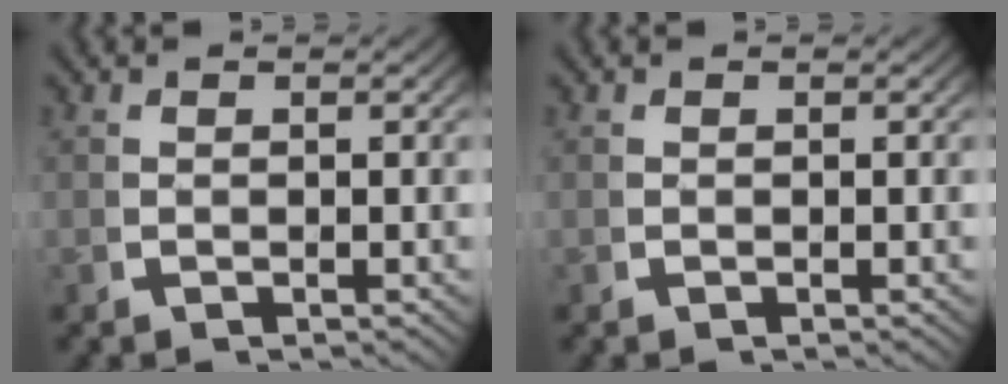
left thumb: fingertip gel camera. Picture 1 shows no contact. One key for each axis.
{"total": 0.0}